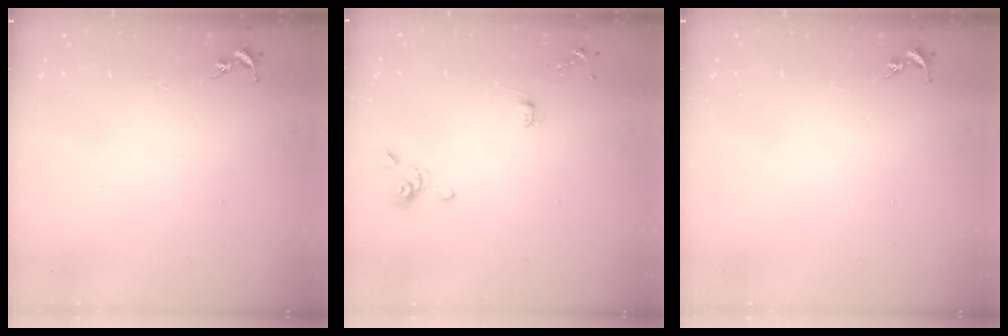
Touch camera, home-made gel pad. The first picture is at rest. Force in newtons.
{"total": 4.4, "press": 4.0, "slide": 1.8}
{"total": 0.0}